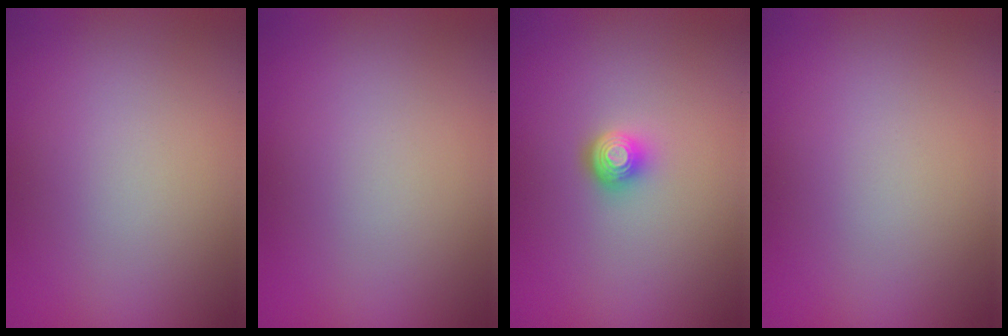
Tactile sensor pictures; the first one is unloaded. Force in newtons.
{"total": 0.0}
{"total": 2.3, "press": 1.5, "slide": 1.7}
{"total": 0.0}